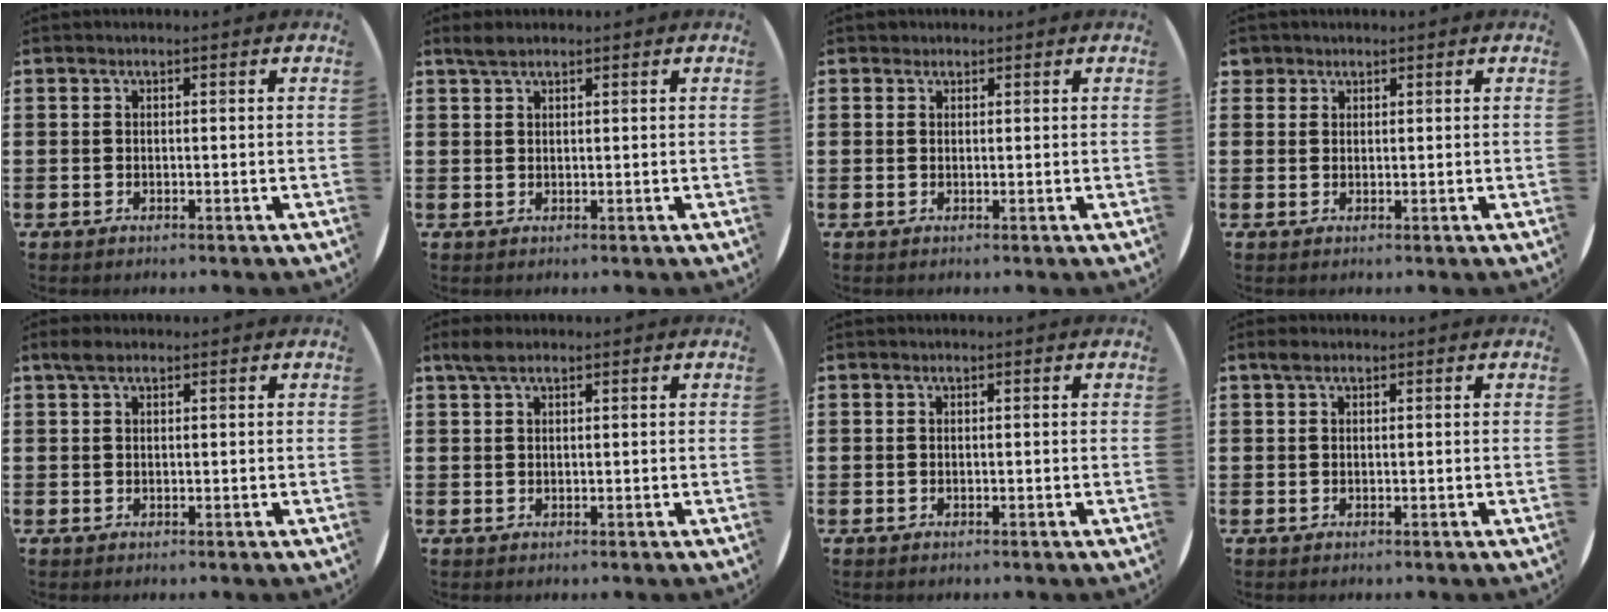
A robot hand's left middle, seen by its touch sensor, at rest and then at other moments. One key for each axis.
{"total": 1.6, "fx": 1.3, "fy": 0.5, "fz": 0.7, "tx": -0.015, "ty": 0.004, "tz": 0.024}
{"total": 0.6, "fx": 0.5, "fy": 0.3, "fz": -0.2, "tx": 0.004, "ty": 0.004, "tz": 0.009}
{"total": 1.5, "fx": 1.2, "fy": 0.7, "fz": 0.0, "tx": 0.007, "ty": 0.001, "tz": 0.023}
{"total": 1.5, "fx": 1.0, "fy": 0.8, "fz": 0.8, "tx": -0.010, "ty": 0.002, "tz": 0.017}
{"total": 2.1, "fx": 1.5, "fy": 0.8, "fz": 1.2, "tx": -0.027, "ty": 0.005, "tz": 0.027}
{"total": 0.0}
{"total": 0.9, "fx": 0.6, "fy": 0.5, "fz": 0.4, "tx": -0.001, "ty": 0.002, "tz": 0.008}